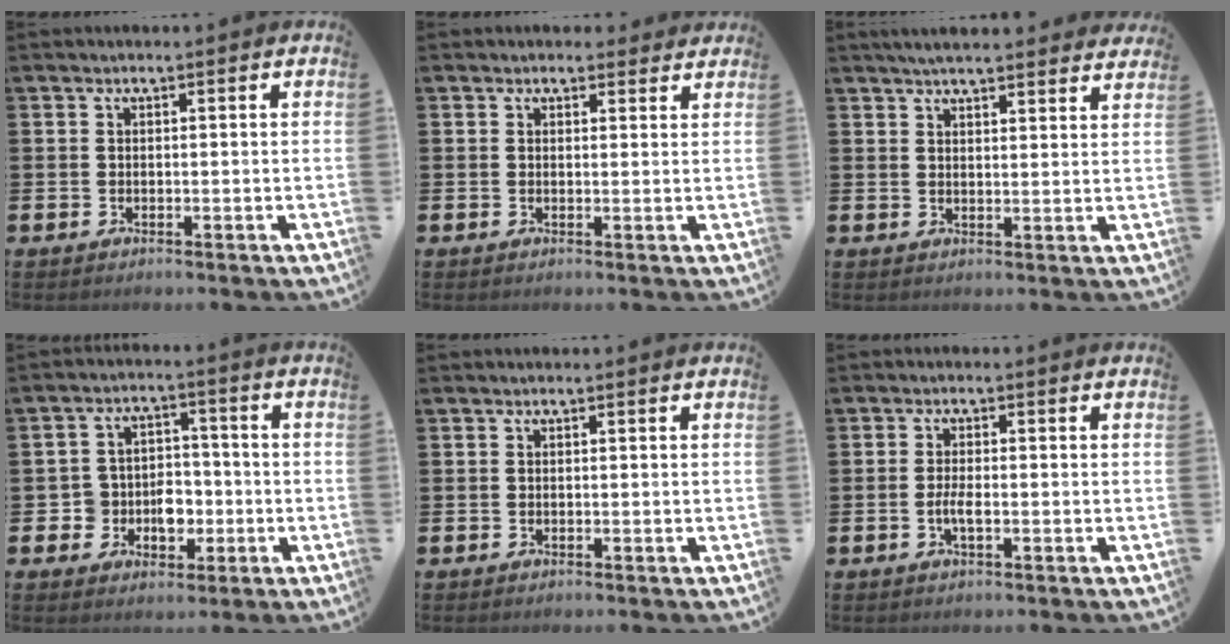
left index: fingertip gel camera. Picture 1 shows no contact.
{"total": 1.7, "force": [1.5, 0.7, 0.1], "torque": [0.010, -0.003, 0.024]}
{"total": 4.1, "force": [4.0, 0.3, 1.0], "torque": [-0.028, -0.014, 0.073]}
{"total": 5.2, "force": [-1.5, 4.7, 1.5], "torque": [-0.042, 0.013, -0.031]}
{"total": 0.0}
{"total": 2.2, "force": [-0.6, 0.7, 2.1], "torque": [-0.035, 0.001, -0.011]}